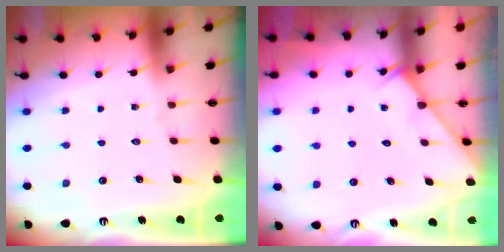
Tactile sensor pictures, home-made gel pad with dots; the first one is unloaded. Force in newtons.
{"total": 3.7, "press": 3.7, "slide": 0.3}